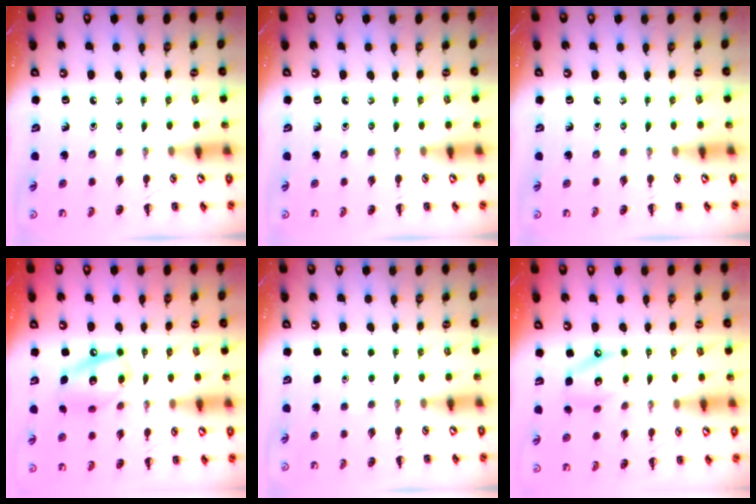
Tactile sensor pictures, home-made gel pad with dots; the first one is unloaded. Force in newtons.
{"total": 0.0}
{"total": 0.0}
{"total": 12.8, "press": 12.6, "slide": 2.3}
{"total": 1.8, "press": 1.8, "slide": 0.1}
{"total": 8.6, "press": 8.5, "slide": 0.8}